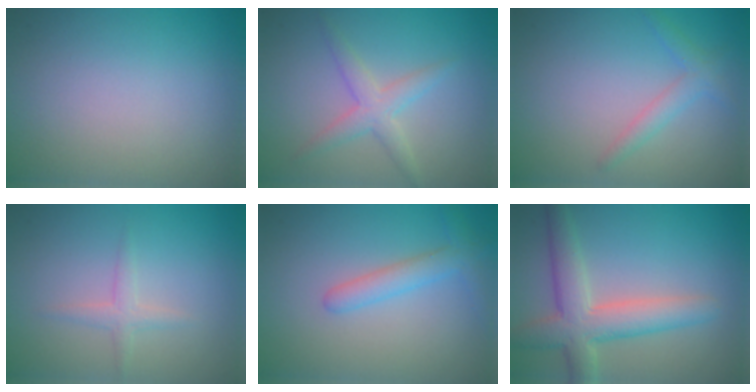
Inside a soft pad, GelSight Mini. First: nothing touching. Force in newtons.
{"total": 2.6, "press": 2.6, "slide": 0.2}
{"total": 1.9, "press": 1.9, "slide": 0.0}
{"total": 1.4, "press": 1.4, "slide": 0.1}
{"total": 2.4, "press": 2.4, "slide": 0.1}
{"total": 5.5, "press": 5.5, "slide": 0.3}